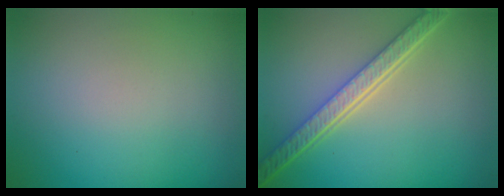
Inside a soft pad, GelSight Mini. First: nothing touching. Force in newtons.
{"total": 5.5, "press": 4.1, "slide": 3.7}